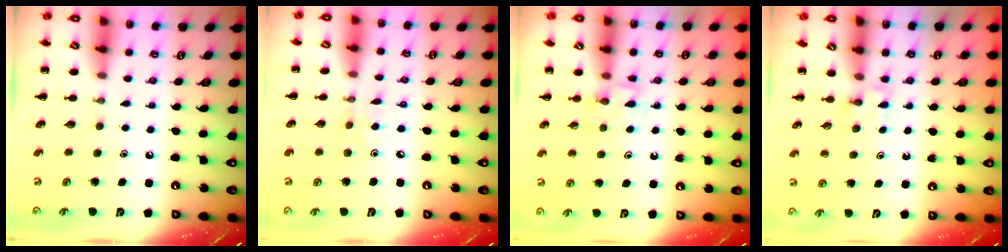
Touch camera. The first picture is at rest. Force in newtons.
{"total": 2.4, "press": 2.2, "slide": 0.8}
{"total": 5.7, "press": 5.5, "slide": 1.5}
{"total": 2.2, "press": 2.0, "slide": 0.9}